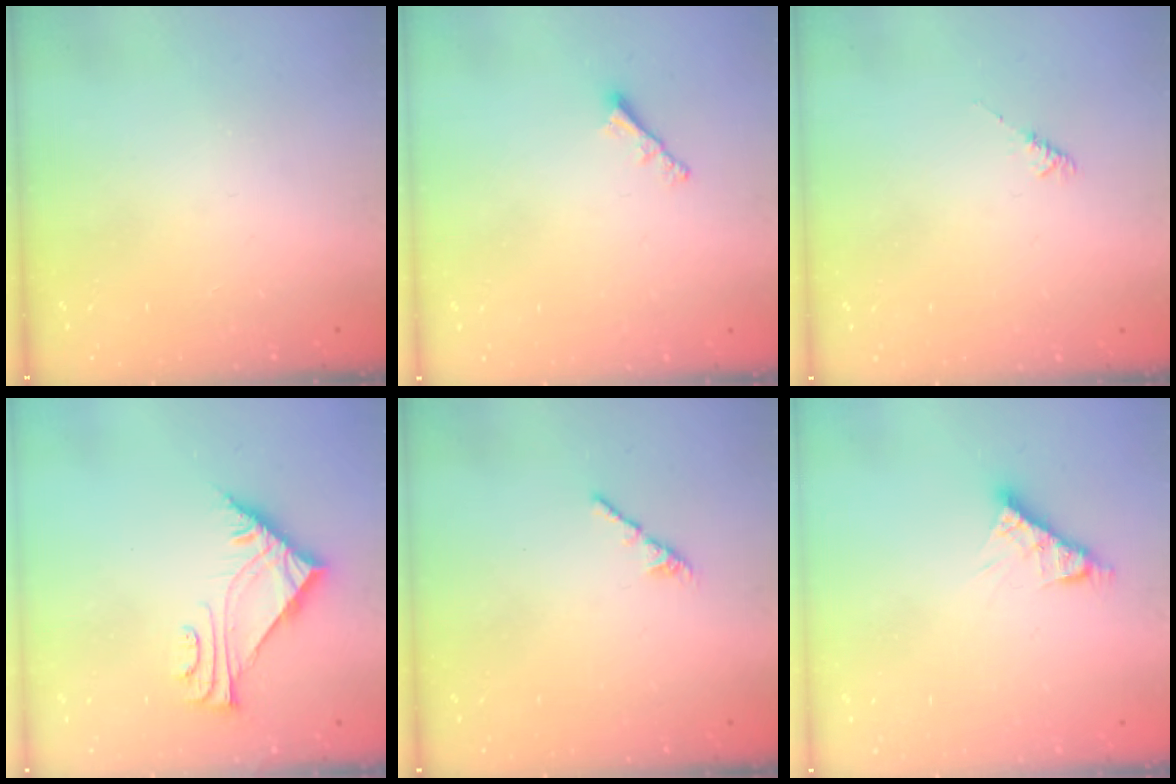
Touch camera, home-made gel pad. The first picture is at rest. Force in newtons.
{"total": 1.9, "press": 1.9, "slide": 0.5}
{"total": 2.0, "press": 1.9, "slide": 0.4}
{"total": 6.7, "press": 6.7, "slide": 0.4}
{"total": 2.4, "press": 2.3, "slide": 0.8}
{"total": 5.9, "press": 5.9, "slide": 0.5}